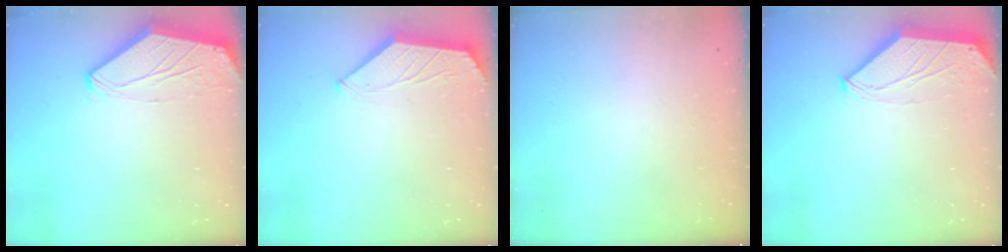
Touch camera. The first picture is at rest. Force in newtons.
{"total": 1.4, "press": 1.4, "slide": 0.2}
{"total": 0.0}
{"total": 0.0}